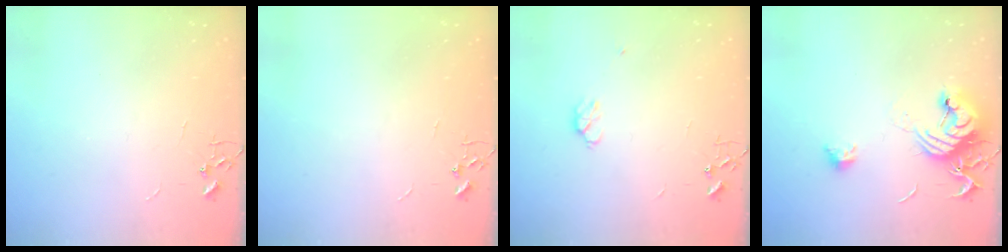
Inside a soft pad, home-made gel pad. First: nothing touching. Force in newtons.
{"total": 0.0}
{"total": 4.5, "press": 4.4, "slide": 1.1}
{"total": 14.4, "press": 14.4, "slide": 0.8}